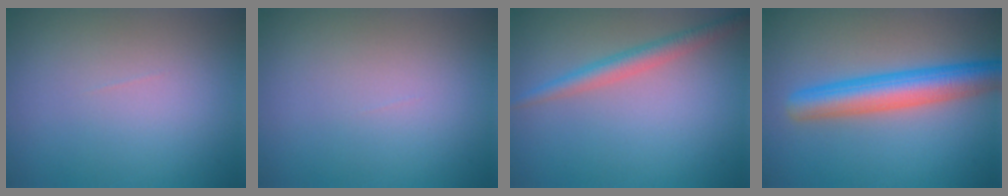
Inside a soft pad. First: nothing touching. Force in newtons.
{"total": 0.0}
{"total": 2.5, "press": 2.5, "slide": 0.0}
{"total": 5.8, "press": 5.8, "slide": 0.2}